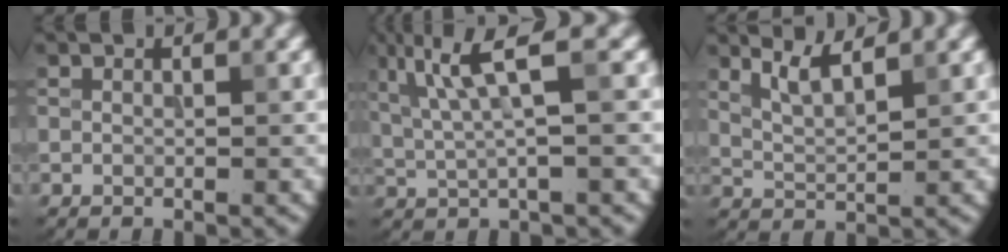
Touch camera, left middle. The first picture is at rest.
{"total": 5.6, "force": [2.0, 0.9, 5.2], "torque": [-0.110, 0.007, 0.044]}
{"total": 3.0, "force": [2.1, 0.6, 2.0], "torque": [-0.040, 0.000, 0.046]}